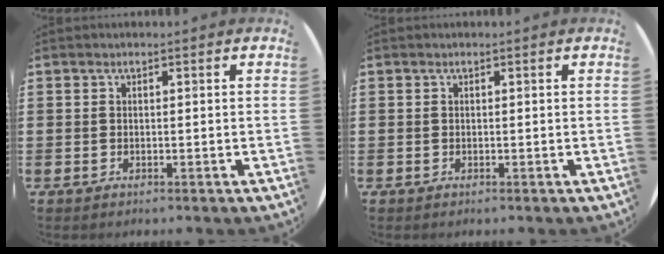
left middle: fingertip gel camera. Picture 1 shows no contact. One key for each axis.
{"total": 0.0}